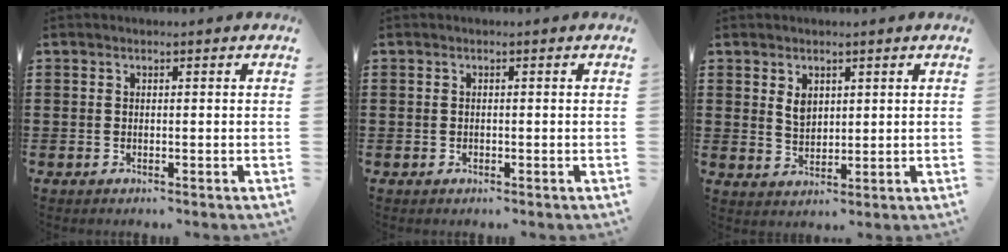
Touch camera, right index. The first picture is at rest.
{"total": 0.0}
{"total": 3.0, "force": [1.4, 2.0, 1.8], "torque": [-0.041, 0.006, 0.025]}